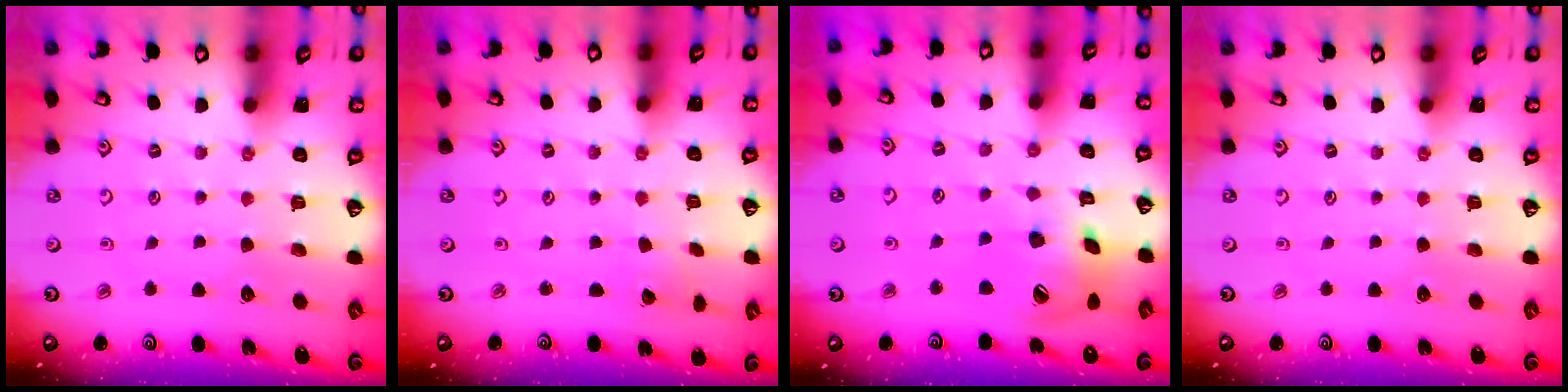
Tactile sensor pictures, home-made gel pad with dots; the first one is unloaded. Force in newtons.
{"total": 1.8, "press": 1.8, "slide": 0.1}
{"total": 16.3, "press": 16.1, "slide": 2.4}
{"total": 0.0}